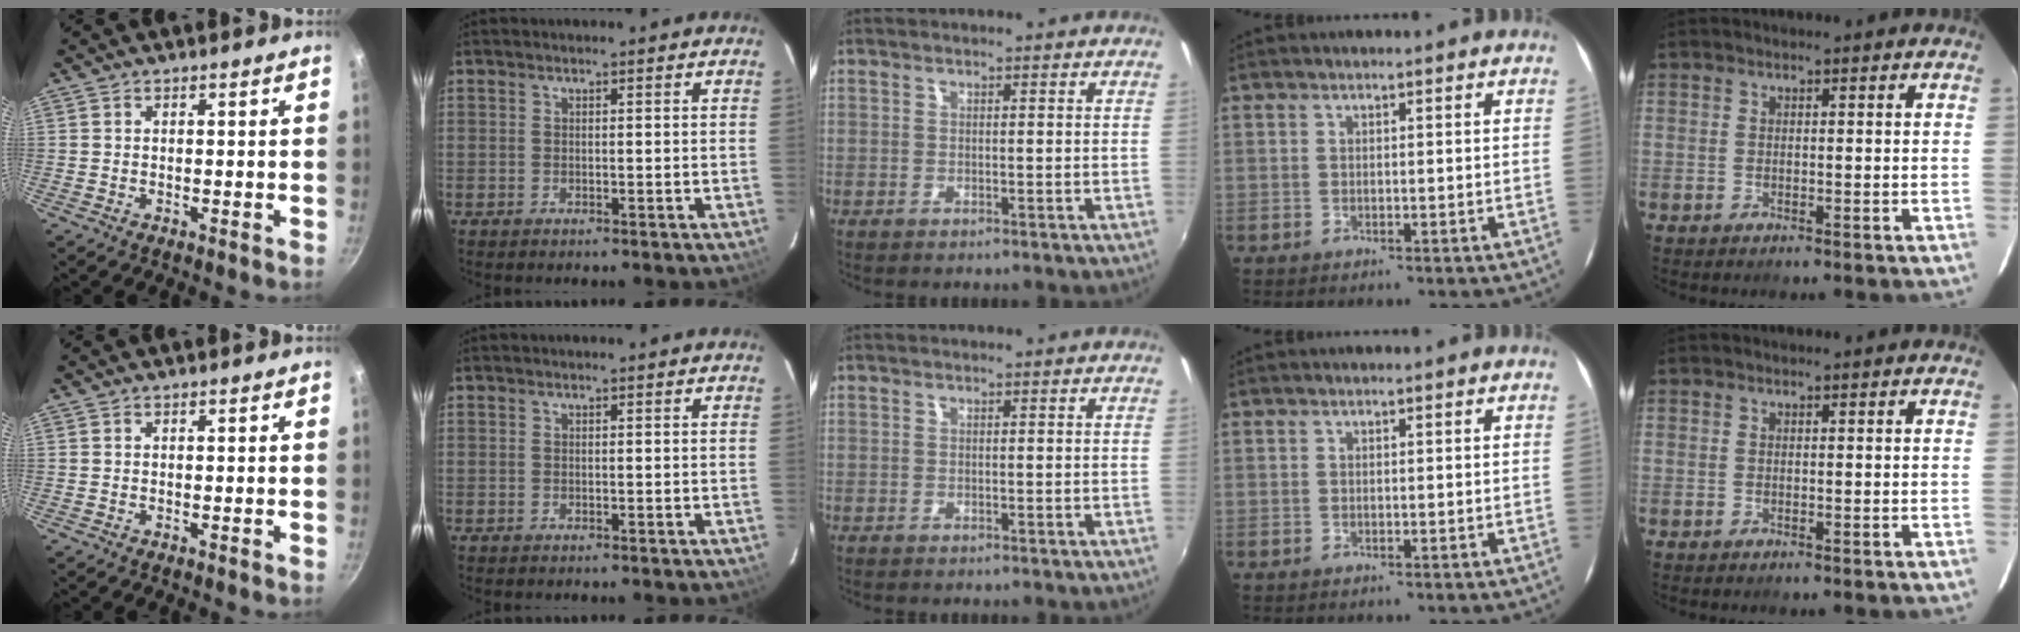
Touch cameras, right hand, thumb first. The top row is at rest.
{}